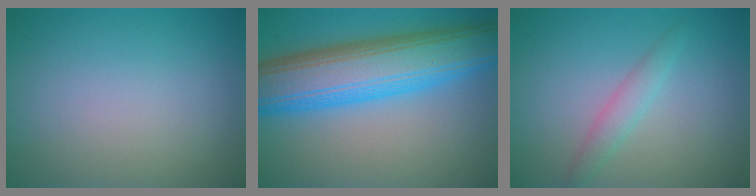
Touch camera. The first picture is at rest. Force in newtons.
{"total": 11.1, "press": 11.1, "slide": 0.1}
{"total": 1.8, "press": 1.8, "slide": 0.1}